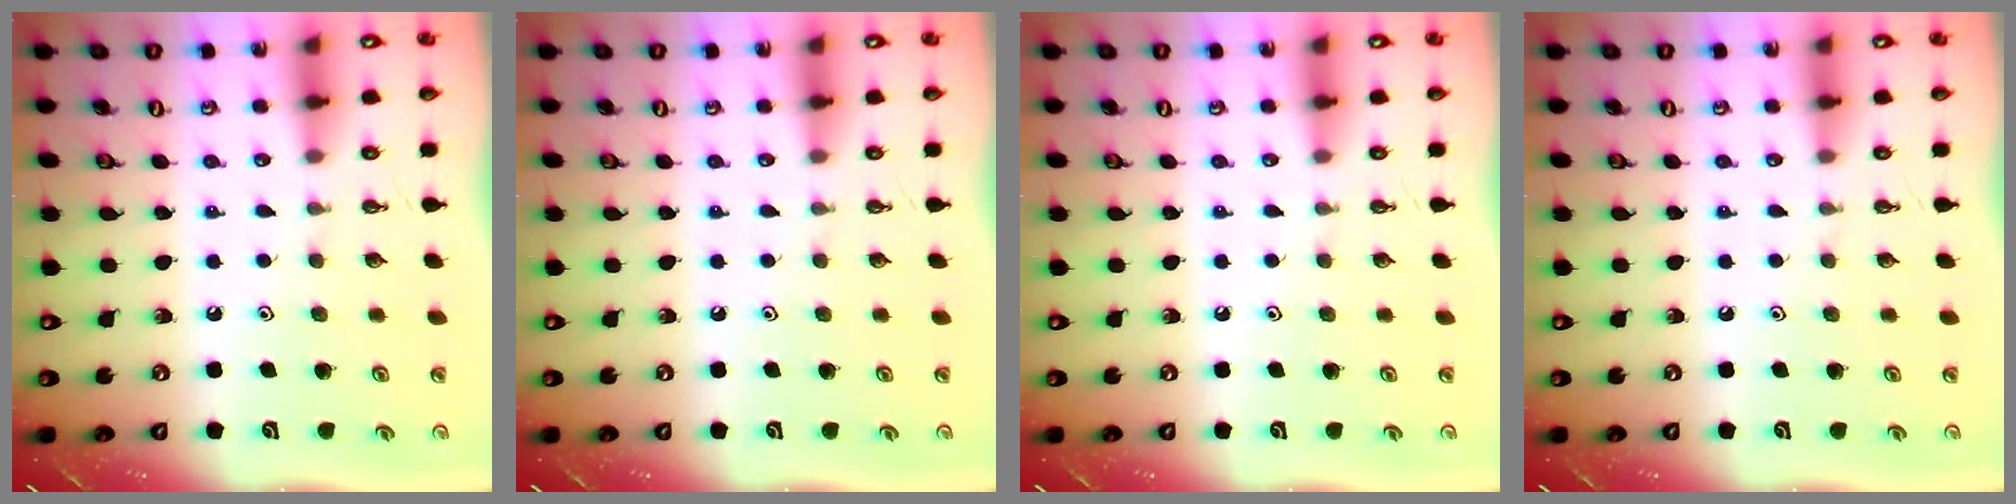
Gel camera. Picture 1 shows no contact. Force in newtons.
{"total": 0.0}
{"total": 0.0}
{"total": 0.0}